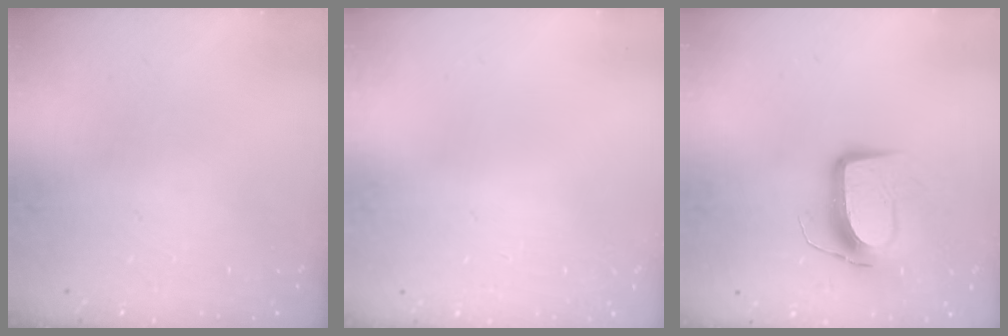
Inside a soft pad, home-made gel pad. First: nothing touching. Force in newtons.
{"total": 0.8, "press": 0.4, "slide": 0.7}
{"total": 10.1, "press": 10.1, "slide": 0.4}